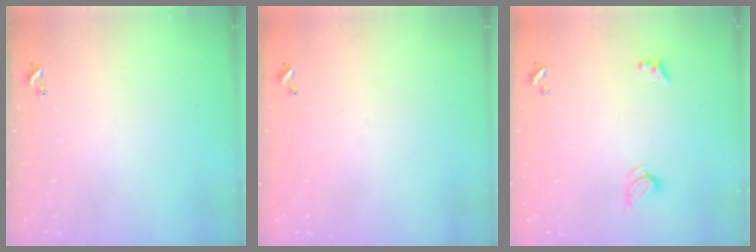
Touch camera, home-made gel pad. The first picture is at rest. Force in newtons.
{"total": 2.9, "press": 2.9, "slide": 0.1}
{"total": 2.1, "press": 2.1, "slide": 0.3}